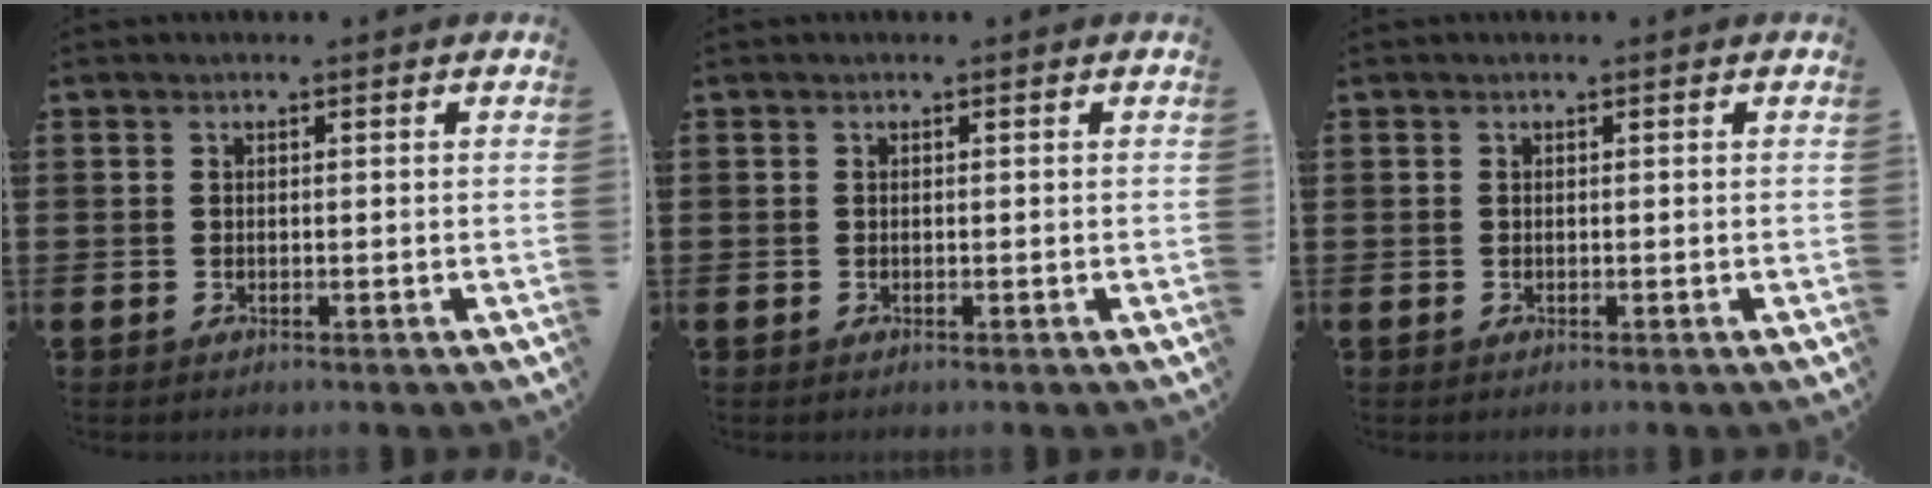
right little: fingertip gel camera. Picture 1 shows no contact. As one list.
[{"total": 0.0}, {"total": 0.0}]